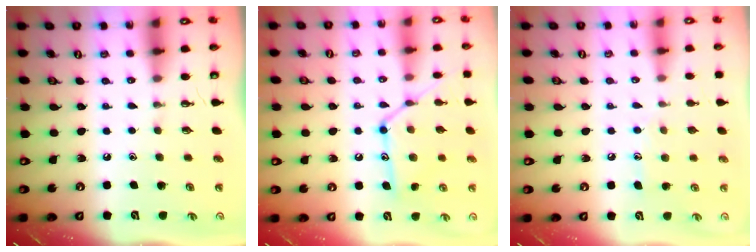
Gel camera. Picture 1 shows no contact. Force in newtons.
{"total": 15.1, "press": 15.1, "slide": 1.0}
{"total": 7.0, "press": 7.0, "slide": 0.2}